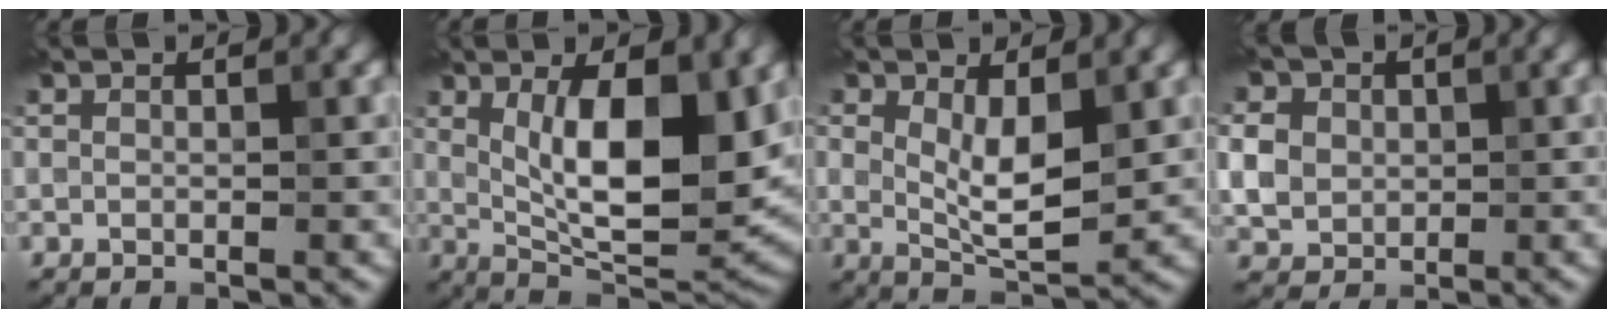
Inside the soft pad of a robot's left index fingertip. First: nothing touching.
{"total": 10.8, "force": [2.0, 3.8, 9.9], "torque": [-0.153, -0.009, 0.038]}
{"total": 5.1, "force": [0.7, 2.4, 4.4], "torque": [-0.089, -0.008, 0.019]}
{"total": 5.4, "force": [1.0, 4.7, 2.5], "torque": [-0.072, 0.017, 0.018]}